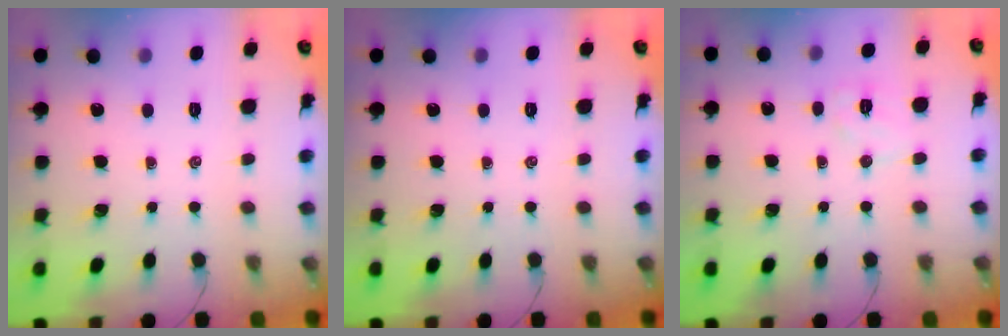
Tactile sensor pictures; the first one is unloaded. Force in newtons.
{"total": 0.0}
{"total": 5.8, "press": 5.7, "slide": 1.0}